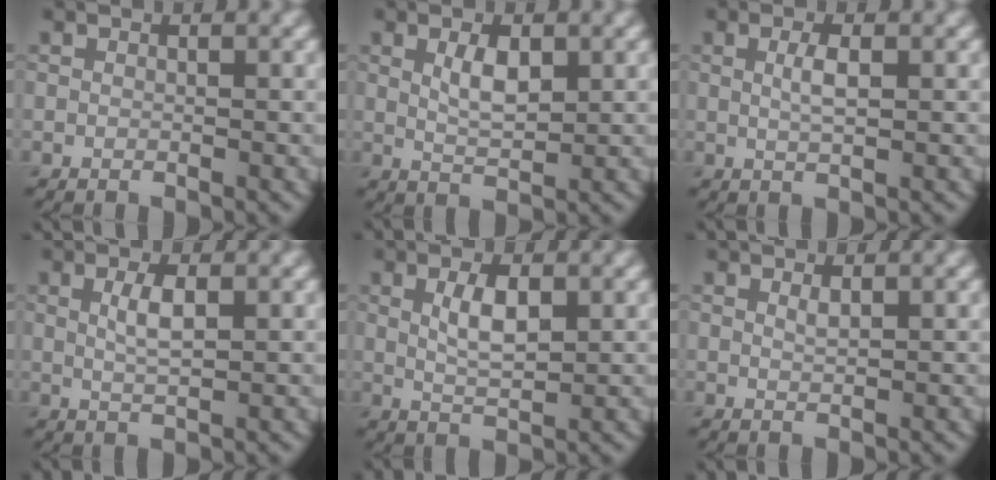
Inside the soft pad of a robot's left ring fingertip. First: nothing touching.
{"total": 2.7, "force": [0.8, 1.1, 2.3], "torque": [-0.045, 0.000, 0.018]}
{"total": 1.8, "force": [0.3, 0.5, 1.7], "torque": [-0.034, 0.003, 0.007]}
{"total": 2.3, "force": [0.5, 0.6, 2.2], "torque": [-0.043, 0.002, 0.011]}
{"total": 3.1, "force": [0.7, 1.2, 2.8], "torque": [-0.058, 0.001, 0.016]}
{"total": 0.8, "force": [0.5, 0.2, 0.6], "torque": [-0.011, -0.001, 0.010]}